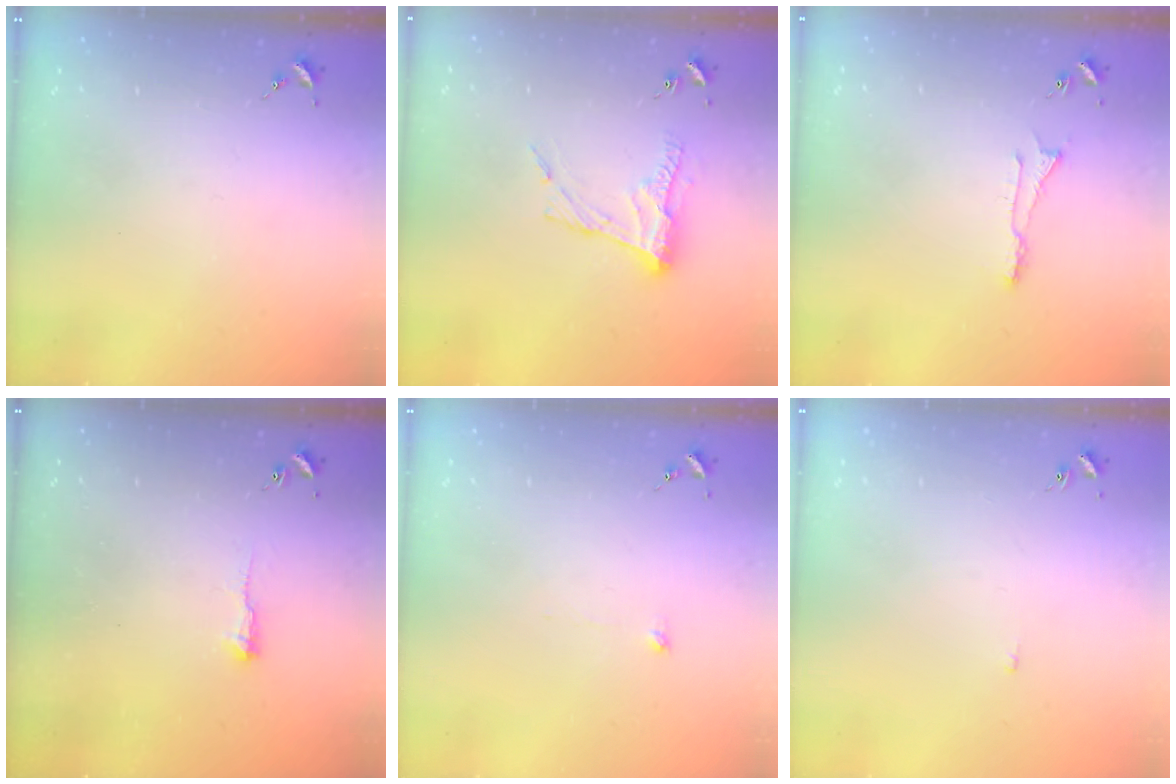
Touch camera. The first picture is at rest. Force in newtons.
{"total": 10.9, "press": 10.9, "slide": 0.9}
{"total": 5.1, "press": 5.0, "slide": 0.6}
{"total": 5.1, "press": 5.0, "slide": 0.9}
{"total": 5.5, "press": 5.5, "slide": 0.3}
{"total": 1.8, "press": 1.8, "slide": 0.5}